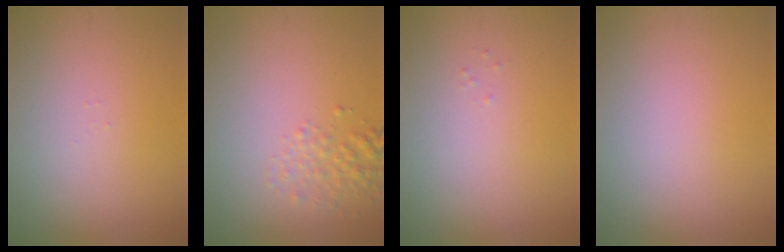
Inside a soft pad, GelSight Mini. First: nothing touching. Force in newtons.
{"total": 1.8, "press": 1.8, "slide": 0.1}
{"total": 0.0}
{"total": 0.0}